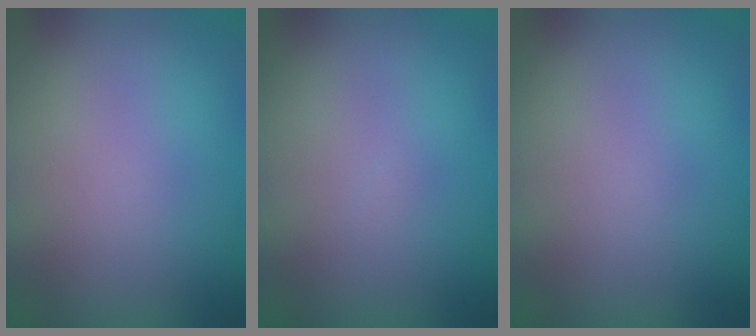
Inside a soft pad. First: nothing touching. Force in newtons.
{"total": 0.0}
{"total": 0.0}